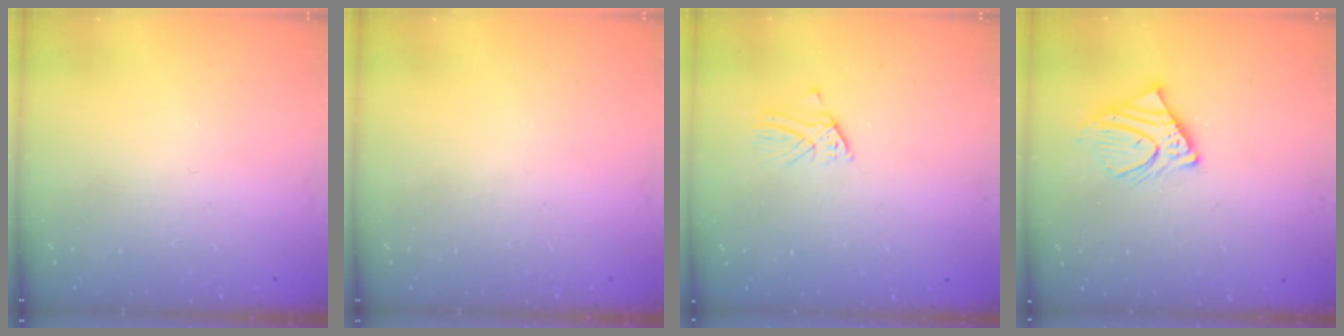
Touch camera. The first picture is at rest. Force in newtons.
{"total": 0.0}
{"total": 1.4, "press": 1.4, "slide": 0.2}
{"total": 7.8, "press": 7.8, "slide": 0.5}